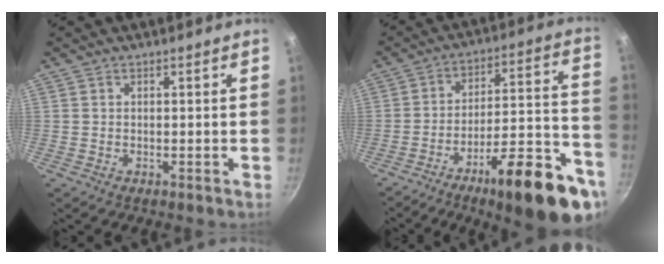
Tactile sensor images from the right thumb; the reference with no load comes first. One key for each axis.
{"total": 23.6, "fx": -13.2, "fy": 6.3, "fz": 18.5, "tx": -0.215, "ty": 0.078, "tz": -0.196}